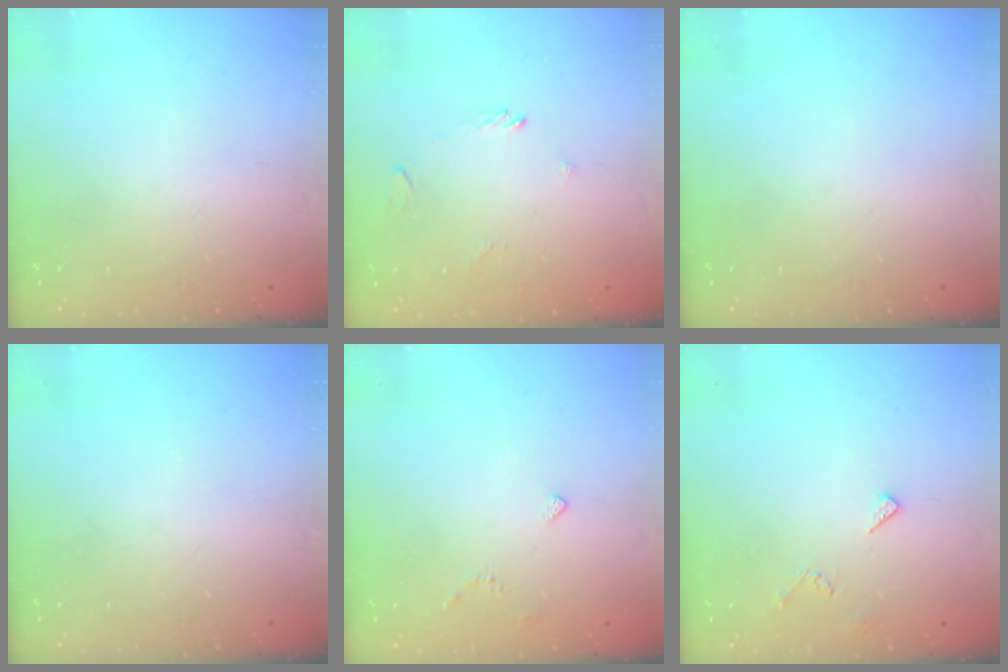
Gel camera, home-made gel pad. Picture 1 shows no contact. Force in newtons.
{"total": 1.4, "press": 1.3, "slide": 0.4}
{"total": 0.0}
{"total": 0.0}
{"total": 3.0, "press": 2.9, "slide": 0.7}
{"total": 5.5, "press": 5.5, "slide": 0.5}